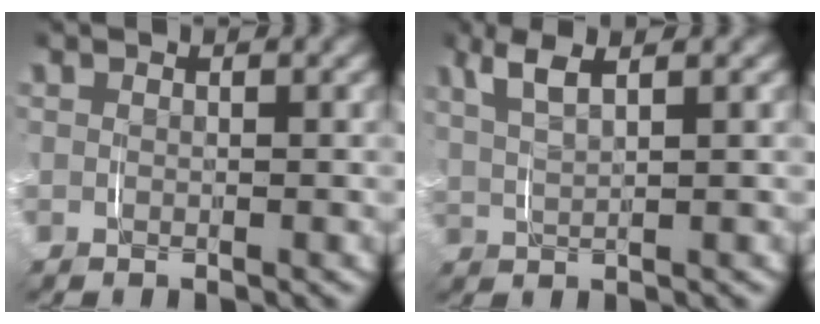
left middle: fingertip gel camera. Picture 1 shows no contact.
{"total": 3.6, "force": [2.0, 1.4, 2.7], "torque": [-0.064, 0.005, 0.036]}